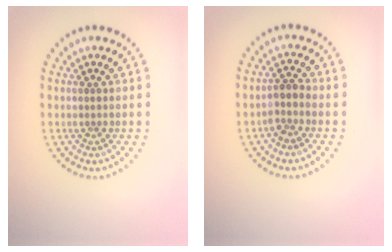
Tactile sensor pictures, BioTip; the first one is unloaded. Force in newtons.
{"total": 1.7, "press": 1.5, "slide": 1.0}